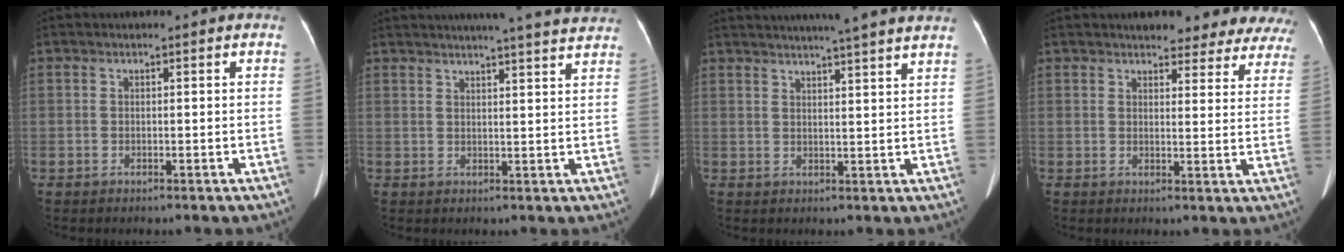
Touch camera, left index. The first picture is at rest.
{"total": 17.0, "force": [15.6, 0.8, 6.6], "torque": [-0.091, 0.001, 0.184]}
{"total": 16.4, "force": [14.6, -0.2, 7.6], "torque": [-0.121, 0.009, 0.180]}
{"total": 16.4, "force": [15.1, 4.4, 4.6], "torque": [-0.019, -0.025, 0.147]}